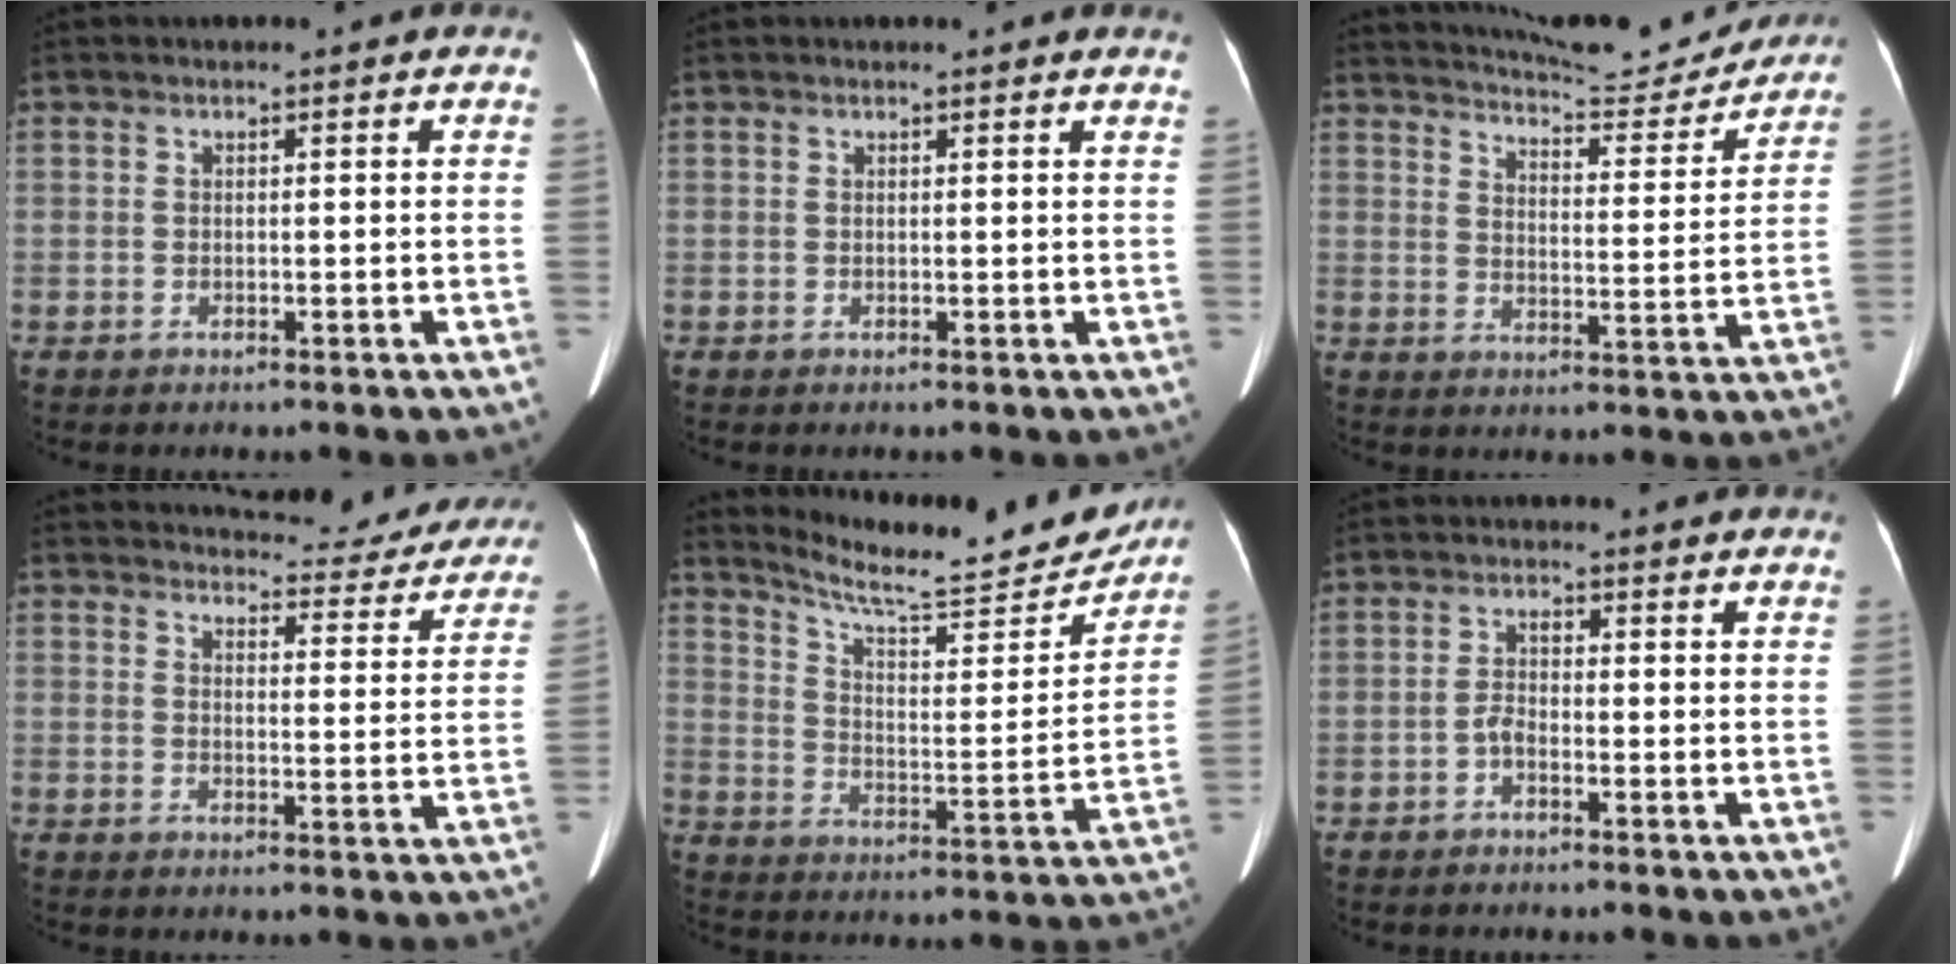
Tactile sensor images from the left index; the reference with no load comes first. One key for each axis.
{"total": 1.4, "fx": 1.3, "fy": -0.2, "fz": 0.3, "tx": -0.014, "ty": -0.014, "tz": 0.006}
{"total": 15.1, "fx": 14.6, "fy": 1.6, "fz": 3.6, "tx": -0.053, "ty": -0.021, "tz": 0.191}
{"total": 14.4, "fx": 13.8, "fy": 3.3, "fz": 2.5, "tx": -0.004, "ty": -0.029, "tz": 0.145}
{"total": 18.5, "fx": 17.2, "fy": 2.6, "fz": 6.2, "tx": -0.099, "ty": -0.027, "tz": 0.243}
{"total": 2.1, "fx": -1.2, "fy": 0.7, "fz": 1.5, "tx": -0.030, "ty": 0.003, "tz": -0.026}